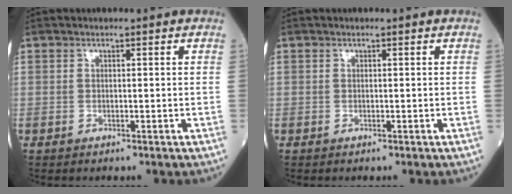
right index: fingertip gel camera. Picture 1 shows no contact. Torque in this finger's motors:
{"motor_torque": [0.00, 0.00, 0.00, -0.01]}